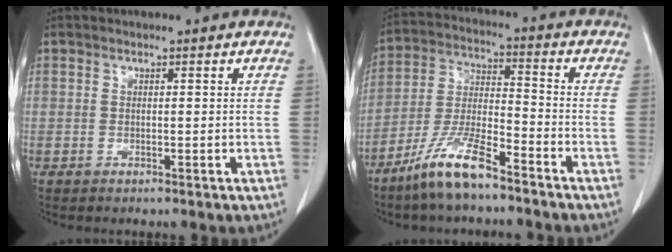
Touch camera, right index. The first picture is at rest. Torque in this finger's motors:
{"motor_torque": [0.97, -1.02, 0.61, 0.17]}